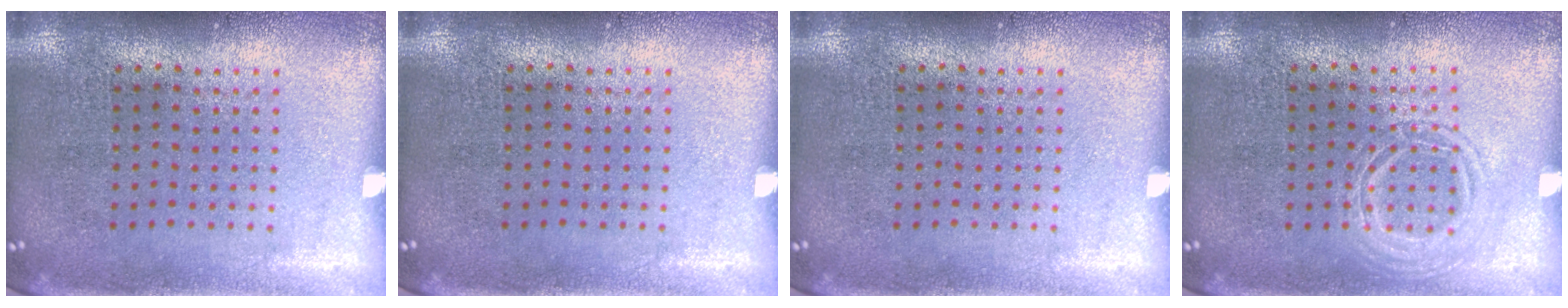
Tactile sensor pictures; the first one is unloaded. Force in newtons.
{"total": 0.0}
{"total": 0.0}
{"total": 1.9, "press": 1.9, "slide": 0.2}